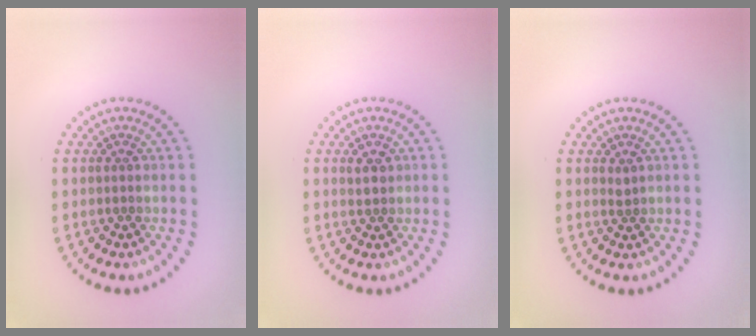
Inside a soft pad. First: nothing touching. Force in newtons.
{"total": 1.4, "press": 1.3, "slide": 0.5}
{"total": 0.6, "press": 0.5, "slide": 0.3}